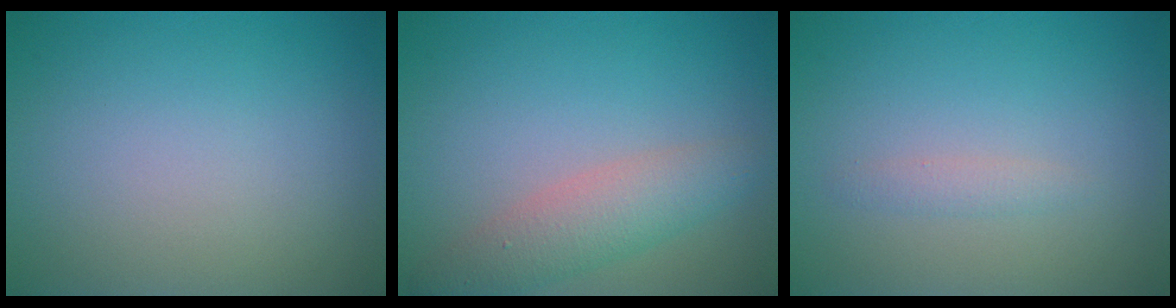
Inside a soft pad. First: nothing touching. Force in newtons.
{"total": 3.7, "press": 3.7, "slide": 0.2}
{"total": 1.0, "press": 1.0, "slide": 0.0}